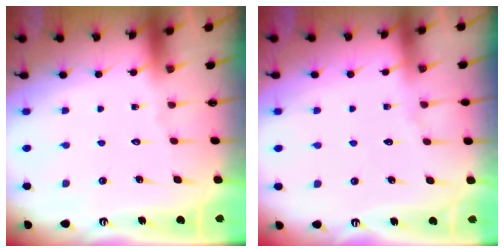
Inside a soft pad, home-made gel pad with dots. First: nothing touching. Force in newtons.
{"total": 4.4, "press": 4.4, "slide": 0.6}